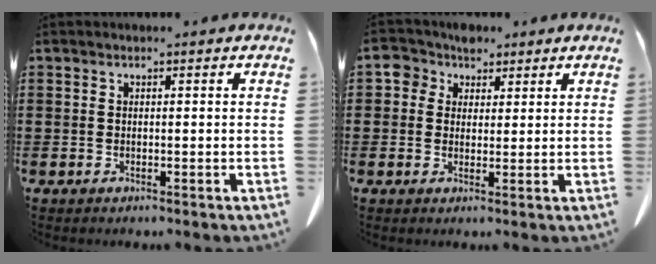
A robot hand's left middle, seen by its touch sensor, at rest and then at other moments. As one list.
[{"total": 4.4, "force": [2.5, 3.4, 1.3], "torque": [-0.037, 0.007, 0.043]}]